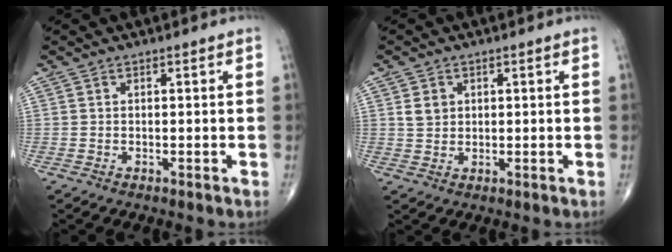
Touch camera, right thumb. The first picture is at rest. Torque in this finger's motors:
{"motor_torque": [-0.44, 0.61, 0.19, -0.07, -0.03]}